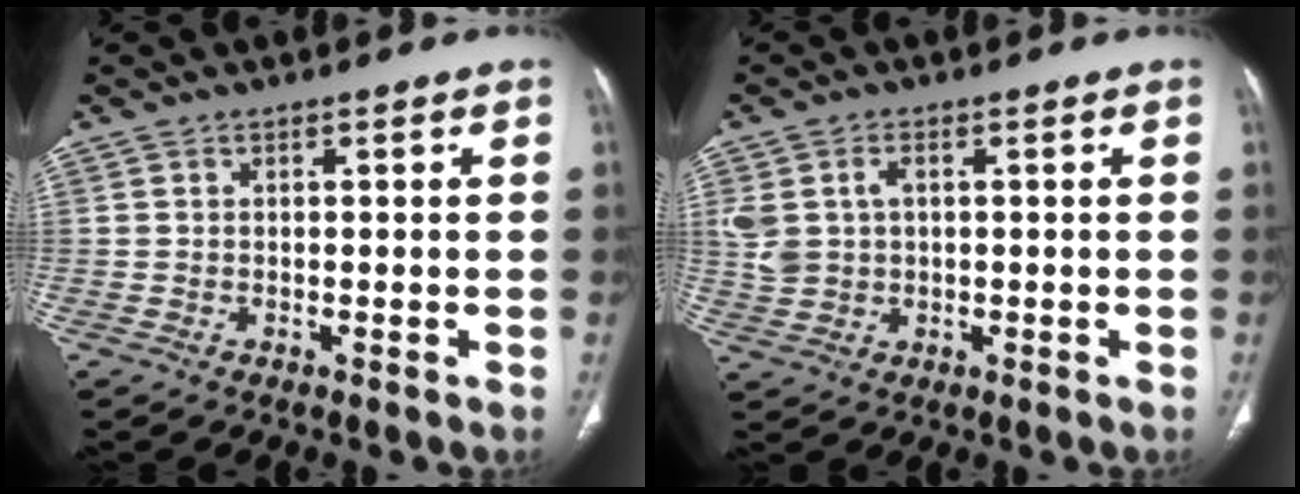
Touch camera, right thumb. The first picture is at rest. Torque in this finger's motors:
{"motor_torque": [0.13, -0.20, 0.35, 0.61, 0.08]}